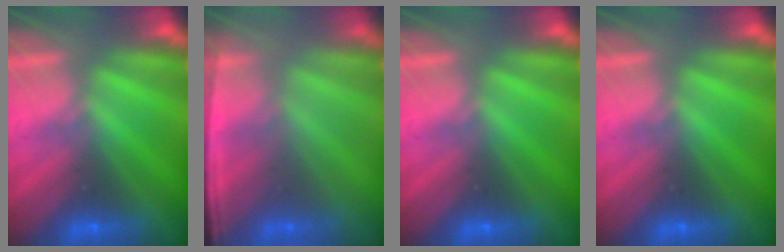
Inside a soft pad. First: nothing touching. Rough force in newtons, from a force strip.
{"total": 1.5}
{"total": 0.0}
{"total": 0.0}